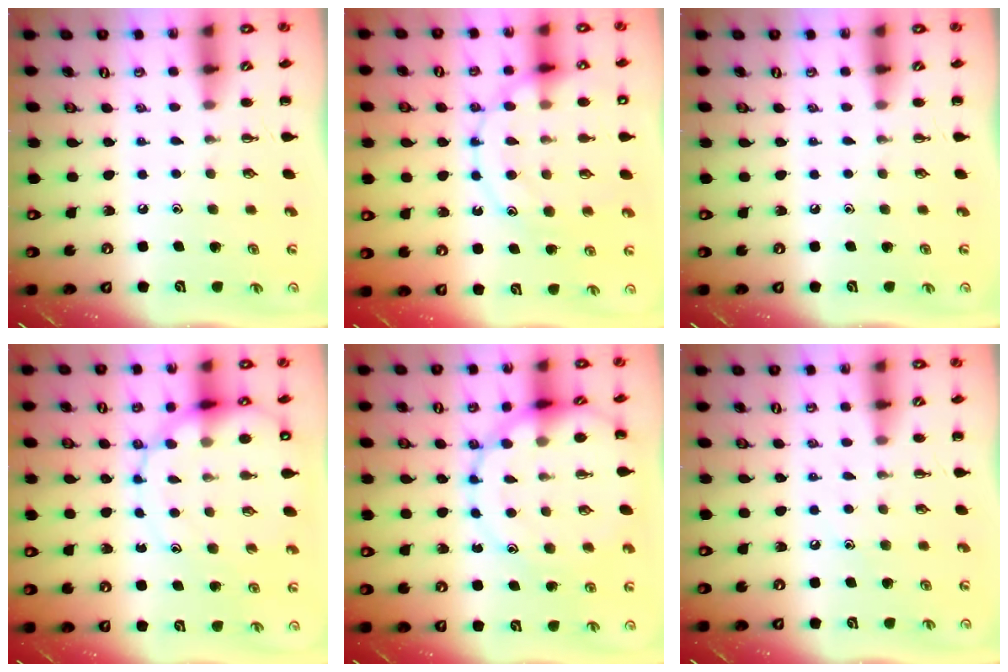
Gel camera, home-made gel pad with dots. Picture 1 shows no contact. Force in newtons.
{"total": 15.4, "press": 15.4, "slide": 1.5}
{"total": 0.0}
{"total": 13.6, "press": 13.1, "slide": 3.4}
{"total": 14.6, "press": 14.6, "slide": 1.3}
{"total": 6.3, "press": 6.0, "slide": 1.8}